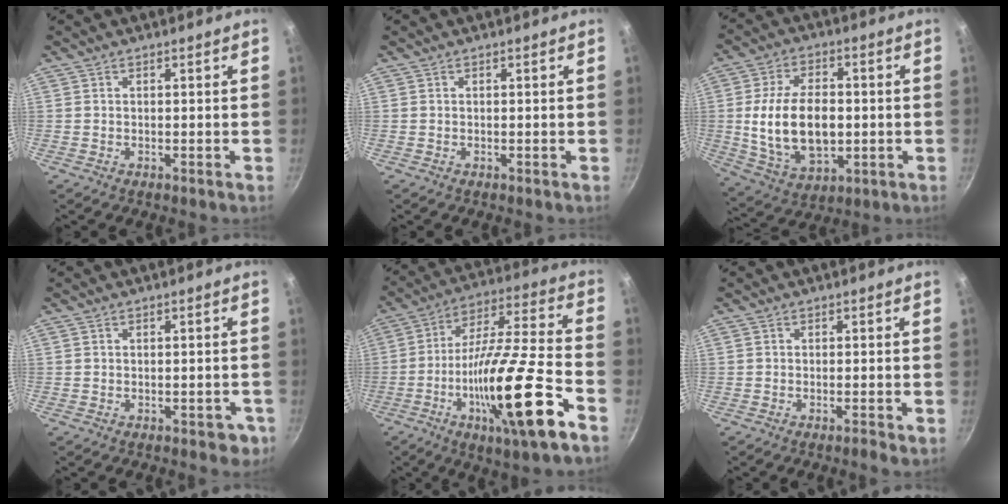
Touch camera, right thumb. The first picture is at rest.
{"total": 0.0}
{"total": 16.4, "force": [-0.7, 10.0, 13.0], "torque": [-0.218, 0.004, 0.000]}
{"total": 3.6, "force": [-1.2, 2.2, 2.5], "torque": [-0.006, 0.019, -0.004]}
{"total": 23.0, "force": [-9.5, 4.1, 20.5], "torque": [-0.325, 0.038, -0.165]}
{"total": 1.8, "force": [-0.9, 0.2, 1.5], "torque": [-0.034, 0.006, -0.017]}